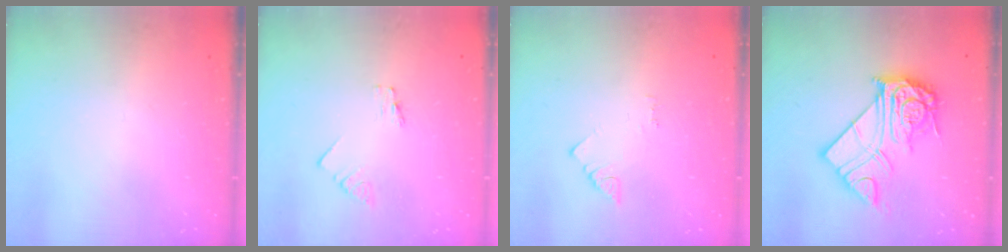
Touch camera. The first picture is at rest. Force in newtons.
{"total": 0.0}
{"total": 1.5, "press": 1.5, "slide": 0.3}
{"total": 17.4, "press": 17.3, "slide": 1.7}